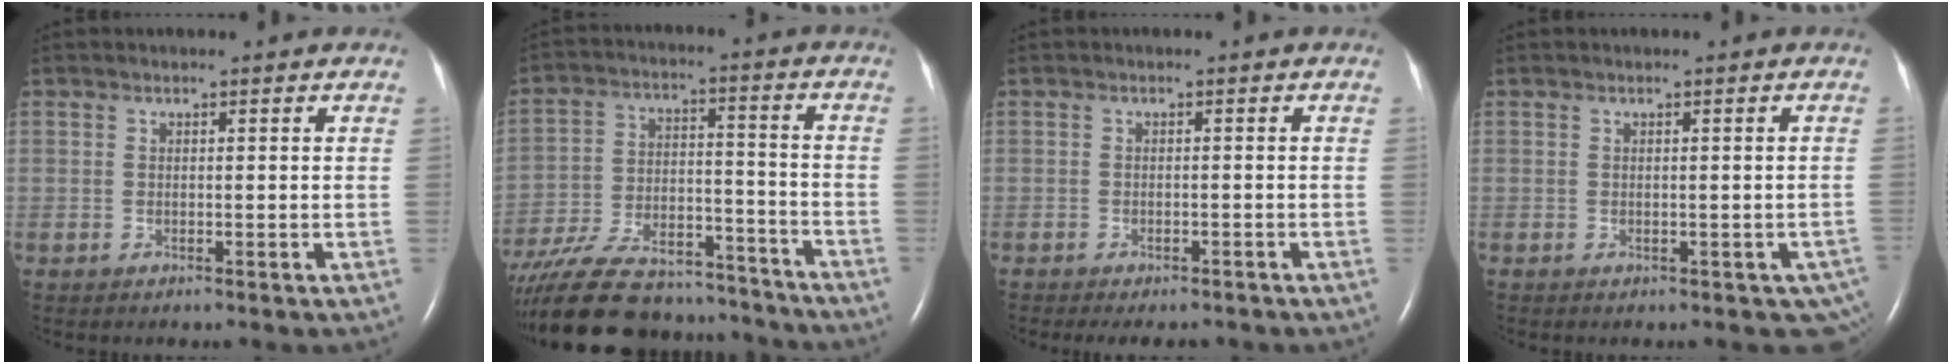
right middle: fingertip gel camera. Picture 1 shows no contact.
{"total": 25.5, "force": [-22.6, 6.8, 9.7], "torque": [-0.198, -0.014, -0.338]}
{"total": 5.8, "force": [-4.9, 2.0, 2.2], "torque": [-0.024, -0.005, -0.058]}
{"total": 3.6, "force": [-1.9, 2.1, 2.1], "torque": [-0.003, 0.004, -0.022]}